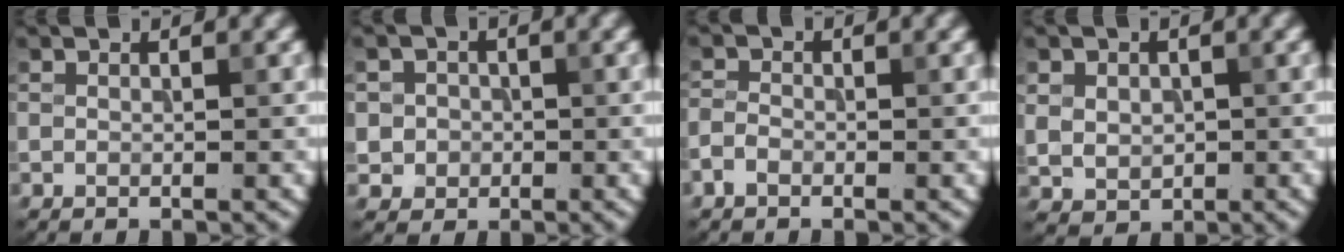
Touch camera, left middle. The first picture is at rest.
{"total": 2.4, "force": [-0.1, 2.4, 0.5], "torque": [0.009, 0.001, -0.006]}
{"total": 1.4, "force": [-0.9, 0.8, 0.7], "torque": [-0.013, 0.002, -0.023]}
{"total": 3.0, "force": [0.5, 2.6, 1.5], "torque": [-0.039, -0.005, 0.017]}